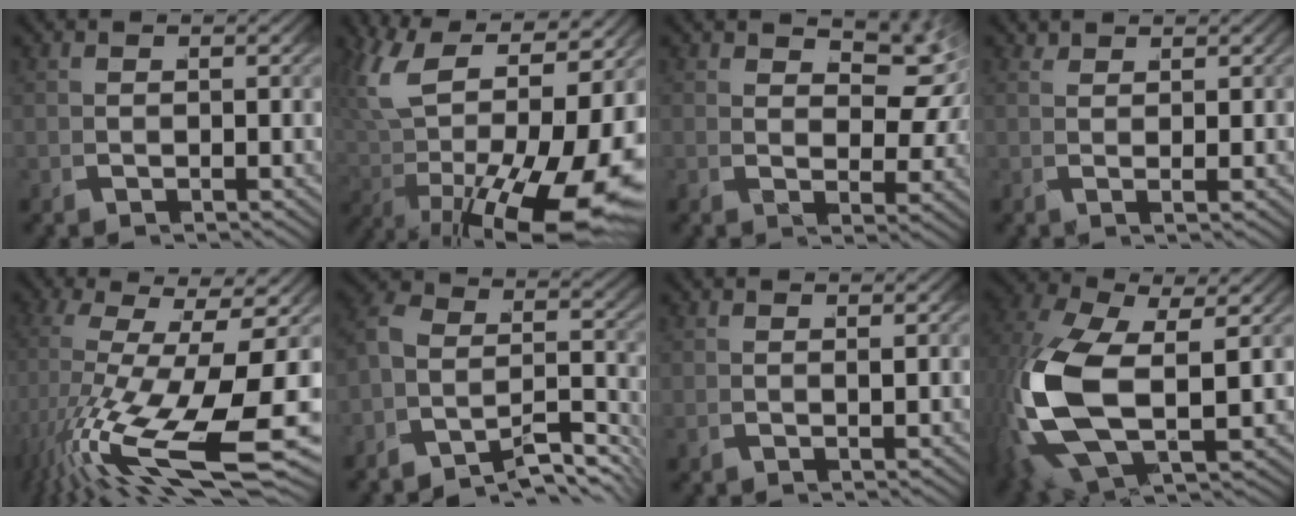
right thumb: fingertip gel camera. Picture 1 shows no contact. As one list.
[{"total": 16.4, "force": [1.1, 10.5, 12.6], "torque": [-0.252, -0.036, 0.034]}, {"total": 4.4, "force": [2.0, 2.3, 3.2], "torque": [-0.028, -0.009, 0.042]}, {"total": 1.4, "force": [1.1, -1.0, -0.1], "torque": [0.009, 0.009, 0.020]}, {"total": 11.4, "force": [-1.5, 4.7, 10.3], "torque": [-0.210, -0.035, 0.006]}, {"total": 6.4, "force": [-4.2, 3.4, 3.5], "torque": [-0.066, -0.015, -0.067]}, {"total": 0.5, "force": [0.5, -0.2, 0.0], "torque": [0.000, 0.004, 0.011]}, {"total": 11.4, "force": [0.1, 6.8, 9.1], "torque": [-0.254, -0.046, 0.030]}]